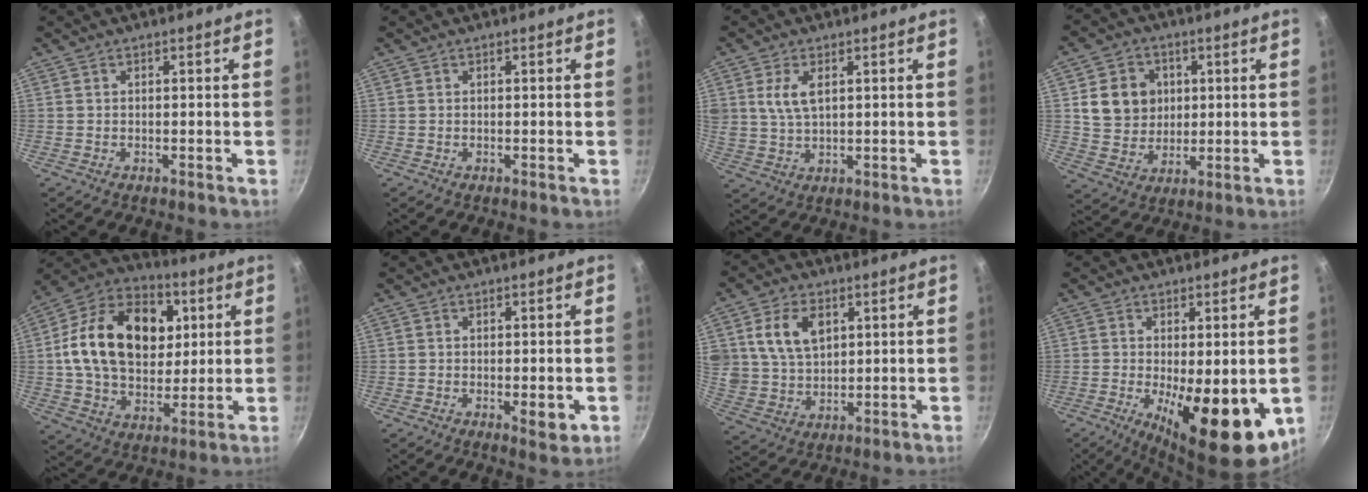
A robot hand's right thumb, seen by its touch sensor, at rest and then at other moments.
{"total": 0.0}
{"total": 5.8, "force": [1.8, 3.2, 4.5], "torque": [-0.086, -0.008, 0.039]}
{"total": 10.5, "force": [2.1, 9.2, 4.6], "torque": [-0.053, -0.002, 0.040]}
{"total": 23.7, "force": [5.0, 16.5, 16.2], "torque": [-0.244, 0.010, 0.076]}
{"total": 3.6, "force": [-0.7, 1.4, 3.2], "torque": [-0.042, -0.008, -0.007]}
{"total": 11.2, "force": [3.9, 7.9, 6.9], "torque": [-0.111, -0.015, 0.079]}
{"total": 14.4, "force": [-2.8, 5.3, 13.1], "torque": [-0.170, -0.015, -0.028]}